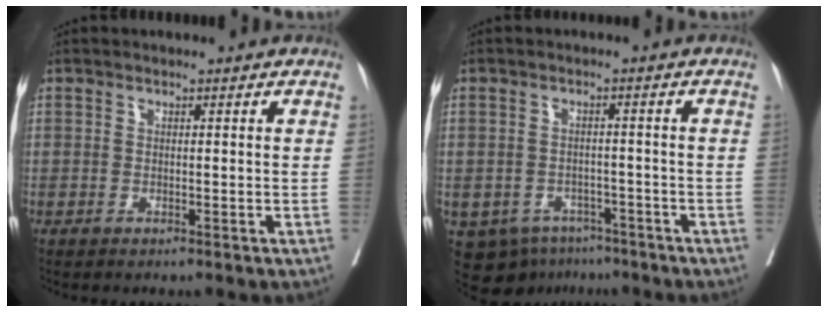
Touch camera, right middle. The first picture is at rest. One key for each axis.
{"total": 9.0, "fx": -5.7, "fy": 6.4, "fz": 2.9, "tx": -0.053, "ty": 0.004, "tz": -0.074}